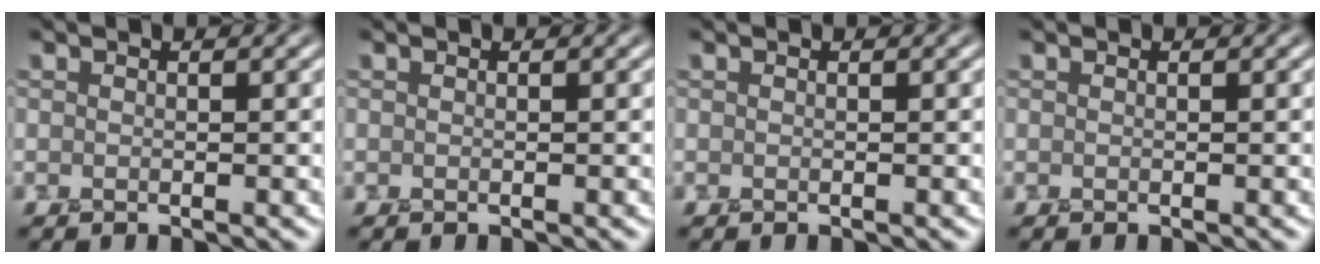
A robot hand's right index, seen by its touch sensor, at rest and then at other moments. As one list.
[{"total": 0.0}, {"total": 0.0}, {"total": 0.0}]